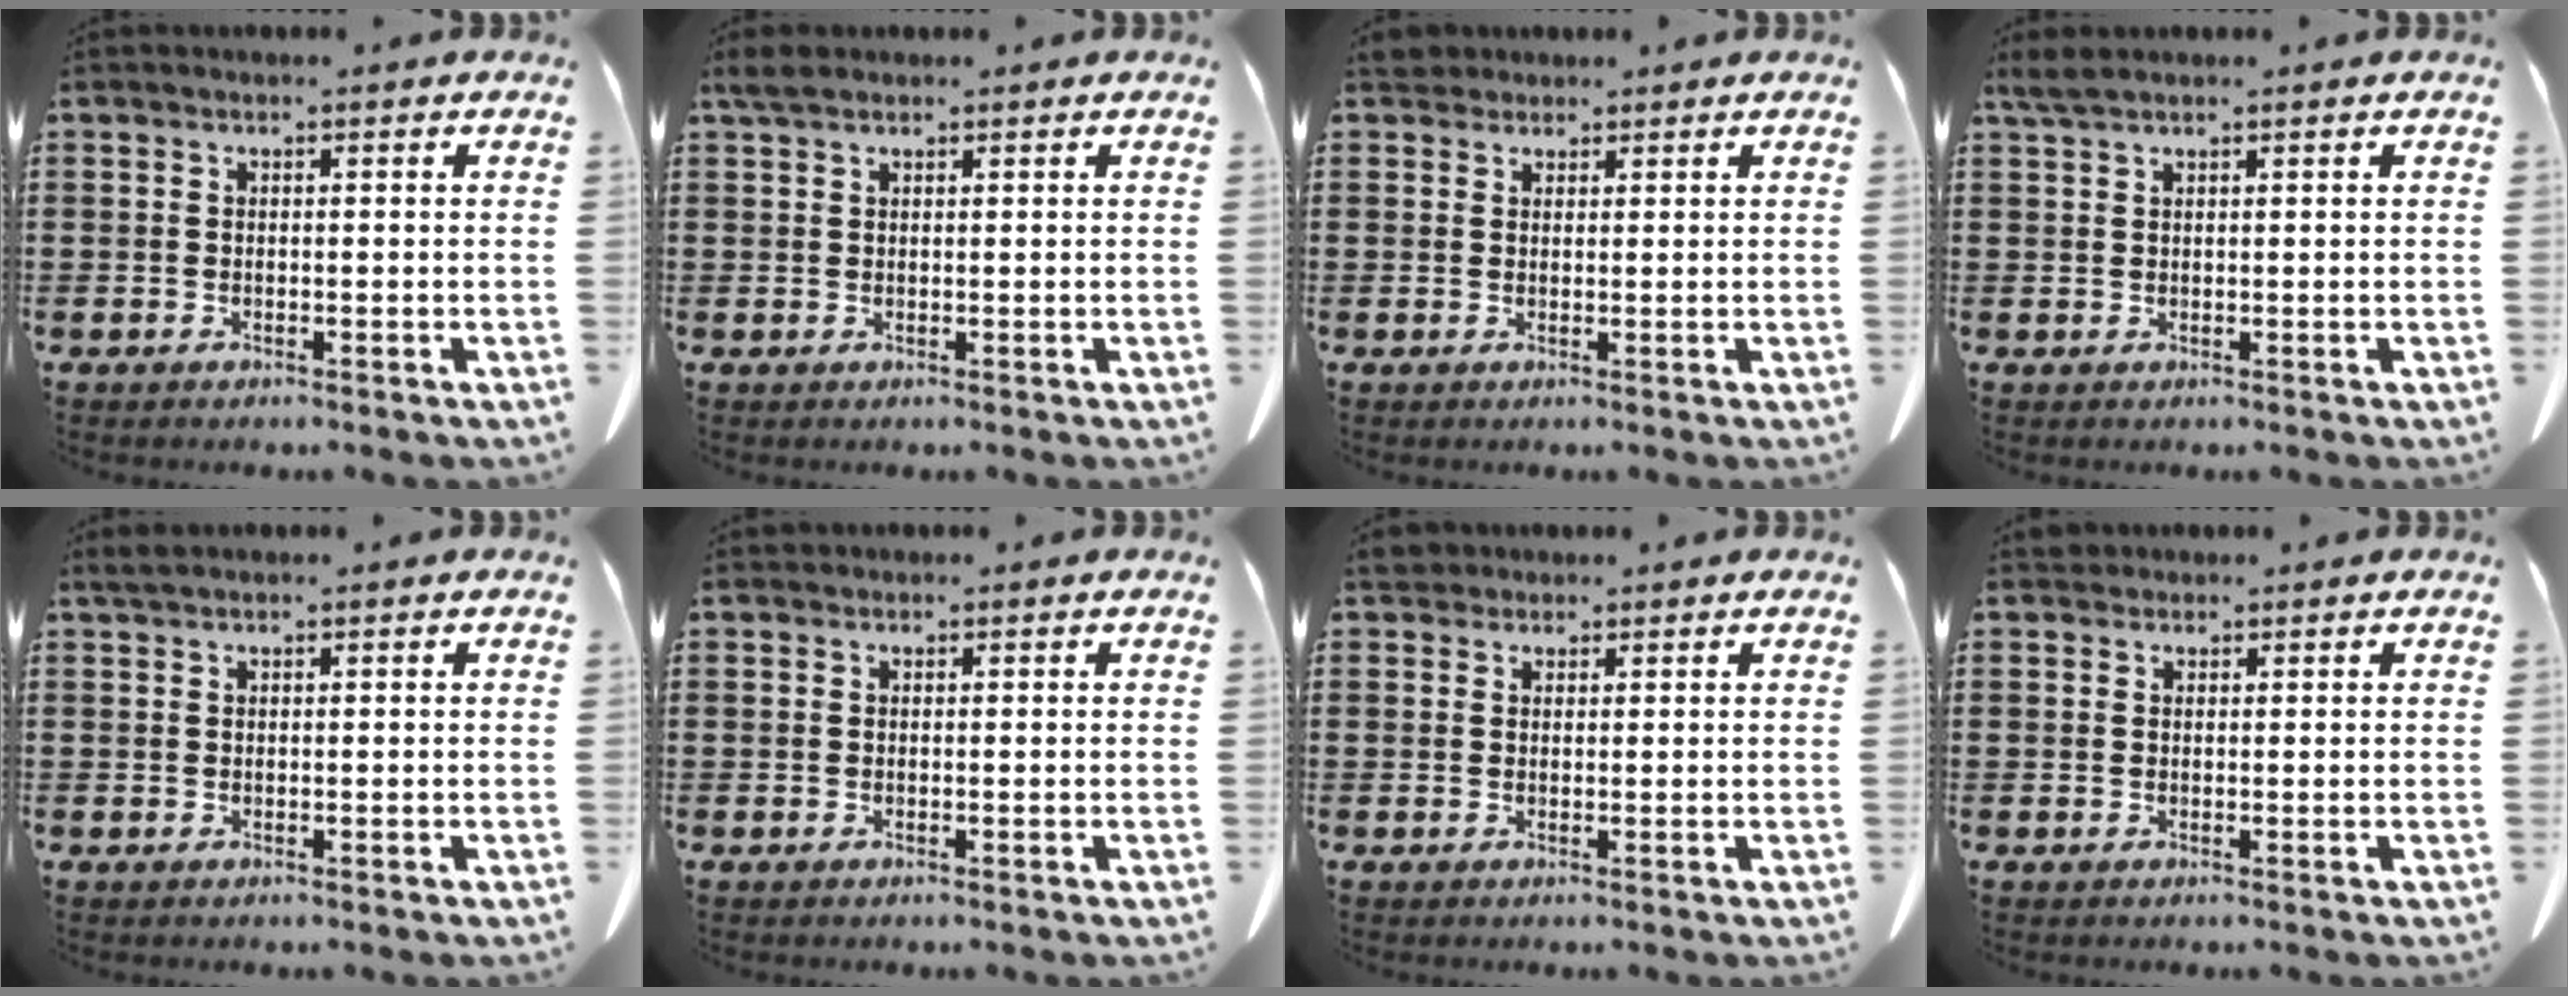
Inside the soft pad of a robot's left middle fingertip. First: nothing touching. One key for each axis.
{"total": 1.8, "fx": 1.3, "fy": 0.6, "fz": 1.0, "tx": -0.025, "ty": 0.005, "tz": 0.024}
{"total": 2.7, "fx": 2.3, "fy": 1.2, "fz": 0.7, "tx": -0.022, "ty": 0.006, "tz": 0.045}
{"total": 2.0, "fx": 1.4, "fy": 0.3, "fz": 1.3, "tx": -0.030, "ty": 0.001, "tz": 0.026}
{"total": 0.9, "fx": 0.7, "fy": 0.1, "fz": 0.6, "tx": -0.014, "ty": 0.000, "tz": 0.013}
{"total": 0.0}
{"total": 2.4, "fx": 2.0, "fy": 1.2, "fz": 0.7, "tx": -0.020, "ty": 0.008, "tz": 0.039}
{"total": 1.0, "fx": 0.9, "fy": 0.5, "fz": 0.1, "tx": -0.004, "ty": 0.003, "tz": 0.018}